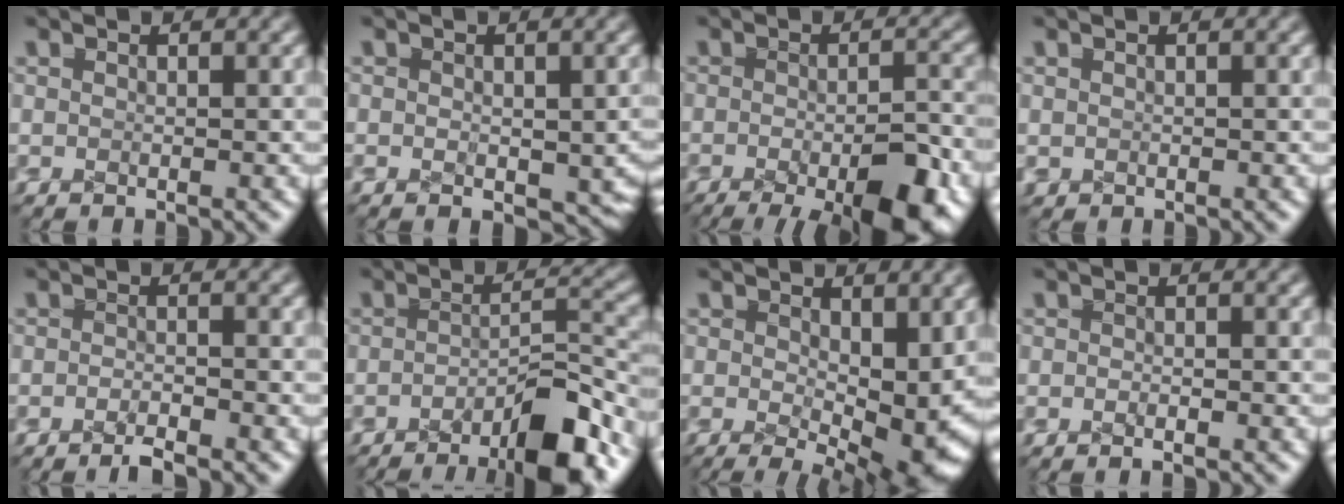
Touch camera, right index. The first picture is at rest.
{"total": 1.7, "force": [-1.0, 1.0, 1.0], "torque": [-0.014, -0.012, -0.011]}
{"total": 10.3, "force": [-5.9, 5.1, 6.7], "torque": [-0.090, -0.038, -0.078]}
{"total": 0.6, "force": [0.0, 0.6, 0.1], "torque": [-0.004, -0.002, 0.000]}
{"total": 2.4, "force": [-2.0, 1.2, 0.8], "torque": [-0.001, -0.002, -0.040]}
{"total": 9.0, "force": [-7.4, 3.0, 4.1], "torque": [-0.024, -0.002, -0.120]}
{"total": 7.8, "force": [-2.0, 3.8, 6.5], "torque": [-0.088, -0.053, -0.005]}
{"total": 0.9, "force": [-0.8, 0.4, 0.3], "torque": [-0.001, -0.001, -0.017]}